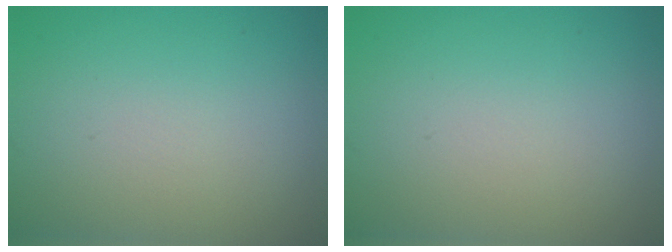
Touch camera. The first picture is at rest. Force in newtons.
{"total": 0.0}